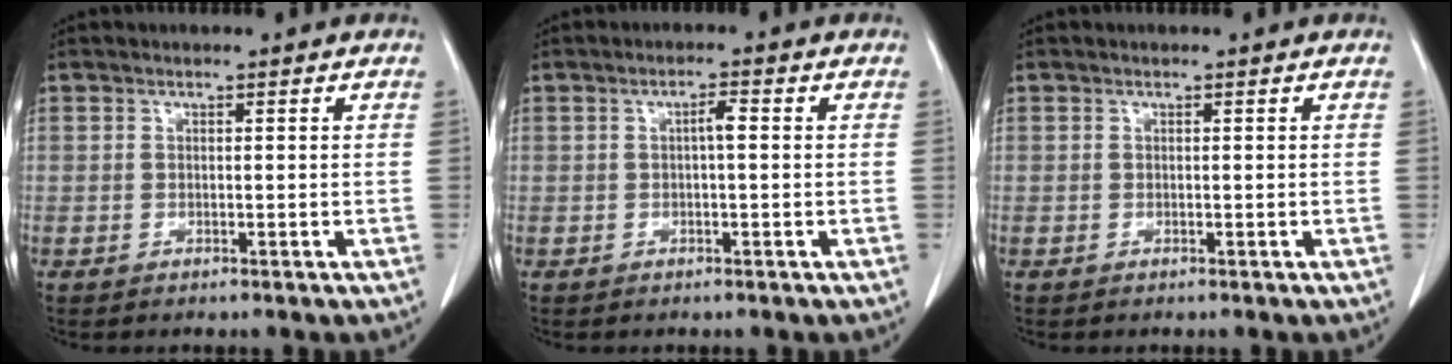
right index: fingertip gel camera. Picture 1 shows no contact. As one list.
[{"total": 2.9, "force": [0.1, 0.3, 2.8], "torque": [-0.049, 0.005, 0.002]}, {"total": 0.0}]